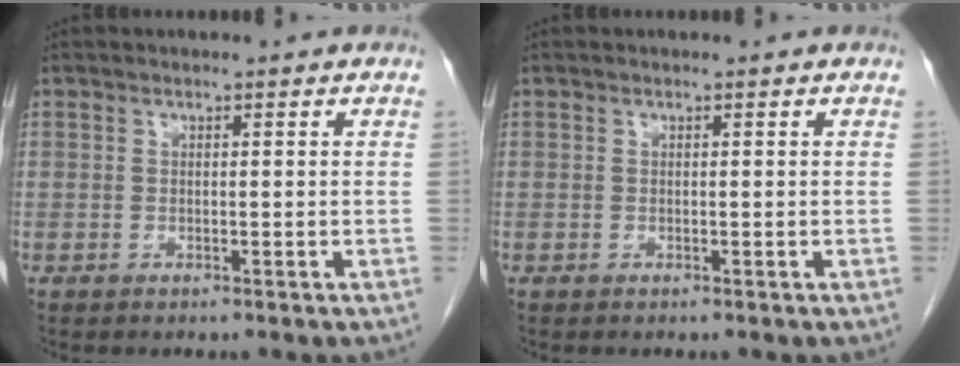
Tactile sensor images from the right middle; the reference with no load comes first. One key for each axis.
{"total": 0.0}